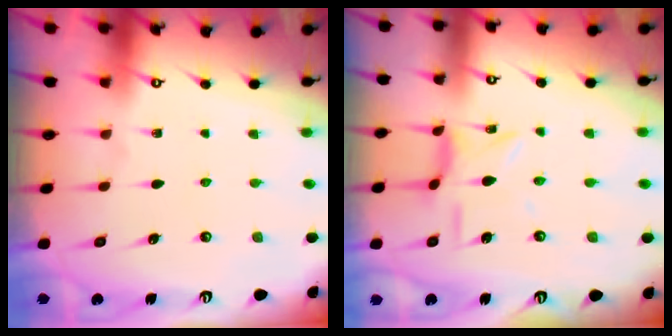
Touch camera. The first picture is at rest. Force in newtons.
{"total": 3.2, "press": 3.1, "slide": 0.4}